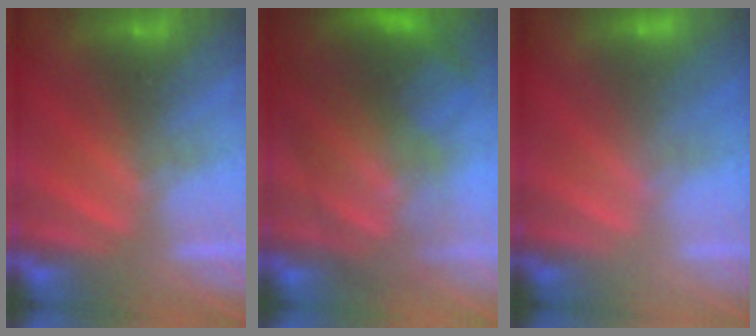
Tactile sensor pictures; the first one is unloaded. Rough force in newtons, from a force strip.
{"total": 8.7}
{"total": 2.9}